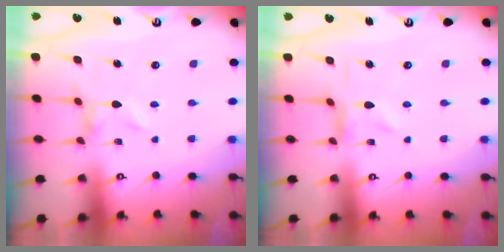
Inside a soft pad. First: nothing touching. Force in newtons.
{"total": 1.6, "press": 1.6, "slide": 0.2}